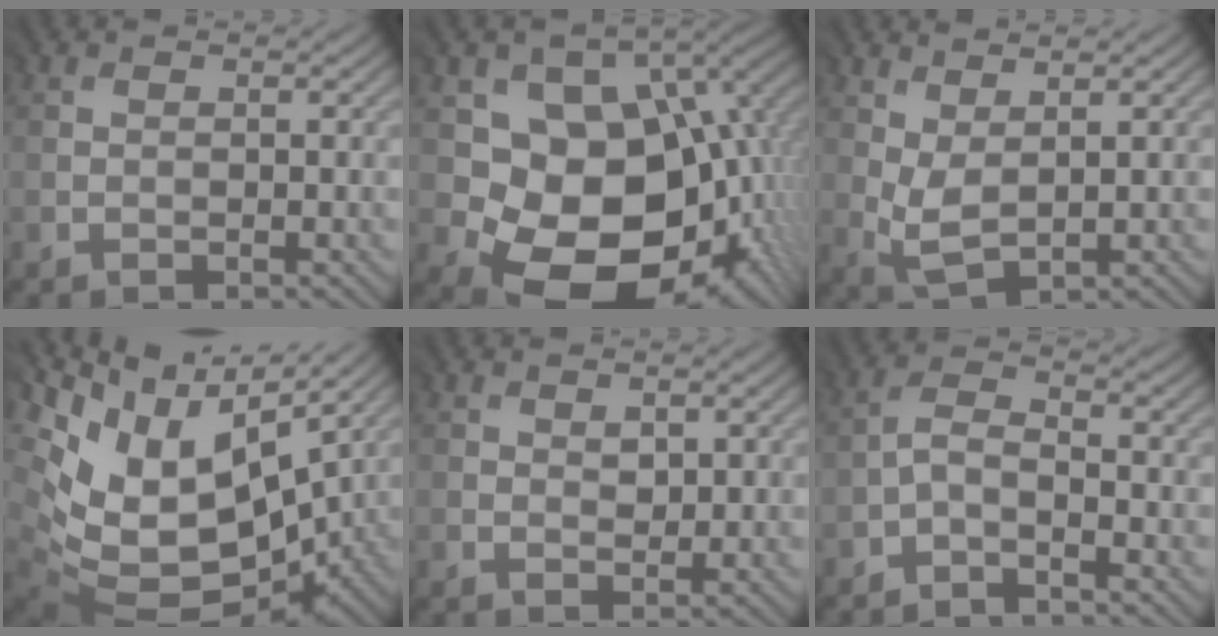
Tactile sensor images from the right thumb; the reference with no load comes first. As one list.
[{"total": 16.1, "force": [-1.3, 11.8, 10.8], "torque": [-0.161, -0.034, -0.006]}, {"total": 3.3, "force": [1.1, 1.6, 2.6], "torque": [-0.077, -0.004, 0.028]}, {"total": 15.2, "force": [1.1, 10.6, 10.8], "torque": [-0.206, -0.033, 0.078]}, {"total": 1.5, "force": [0.7, 1.0, 0.8], "torque": [-0.014, -0.002, 0.016]}, {"total": 2.7, "force": [-2.0, 0.7, 1.7], "torque": [-0.038, 0.004, -0.049]}]